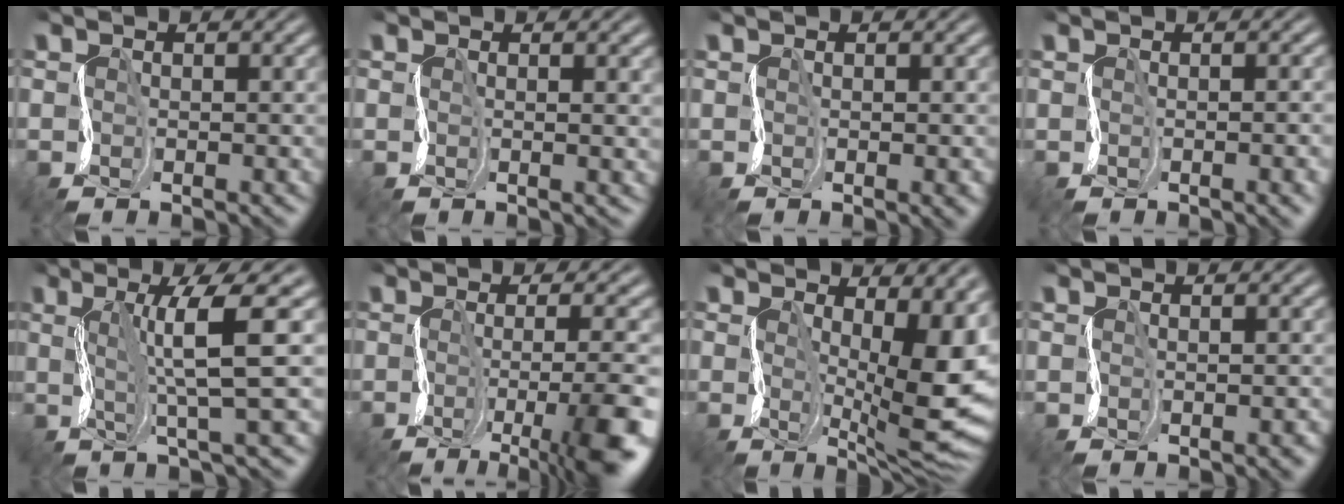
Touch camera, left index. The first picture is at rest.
{"total": 1.8, "force": [0.6, 0.8, 1.5], "torque": [-0.004, 0.009, 0.008]}
{"total": 2.0, "force": [0.1, 0.7, 1.8], "torque": [-0.015, 0.003, 0.005]}
{"total": 4.2, "force": [-0.1, 2.0, 3.7], "torque": [-0.021, 0.011, 0.003]}
{"total": 6.0, "force": [1.4, 0.6, 5.8], "torque": [-0.089, 0.013, 0.025]}
{"total": 9.0, "force": [-3.1, 2.2, 8.2], "torque": [-0.108, 0.000, -0.046]}
{"total": 12.3, "force": [0.7, 4.7, 11.4], "torque": [-0.153, -0.003, 0.023]}
{"total": 2.1, "force": [-0.3, 1.1, 1.8], "torque": [0.000, 0.005, 0.004]}